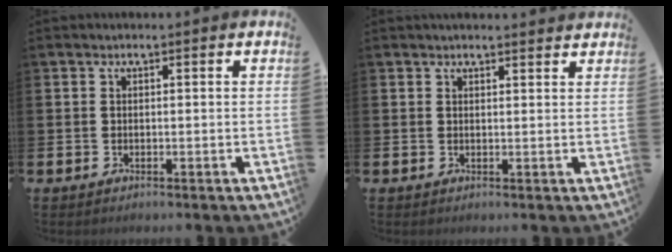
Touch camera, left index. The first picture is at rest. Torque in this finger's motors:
{"motor_torque": [0.38, -0.41, 0.10, 0.01]}